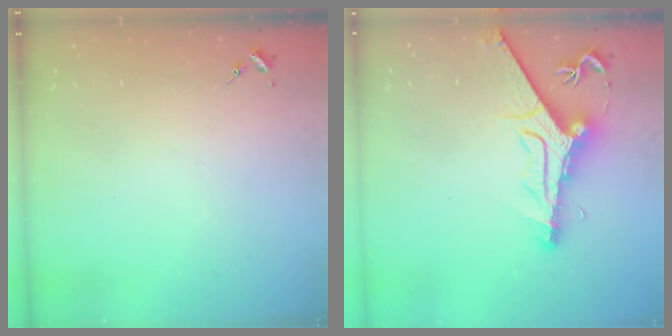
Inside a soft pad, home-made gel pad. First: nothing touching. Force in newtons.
{"total": 13.8, "press": 13.7, "slide": 1.5}